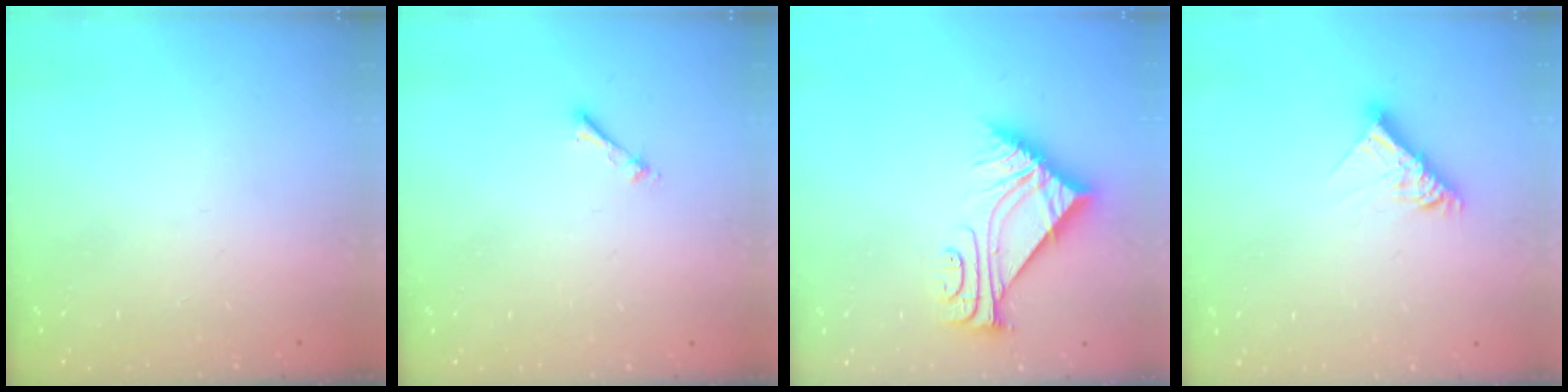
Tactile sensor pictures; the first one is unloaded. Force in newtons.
{"total": 2.7, "press": 2.7, "slide": 0.4}
{"total": 9.0, "press": 9.0, "slide": 0.1}
{"total": 9.8, "press": 9.8, "slide": 0.8}